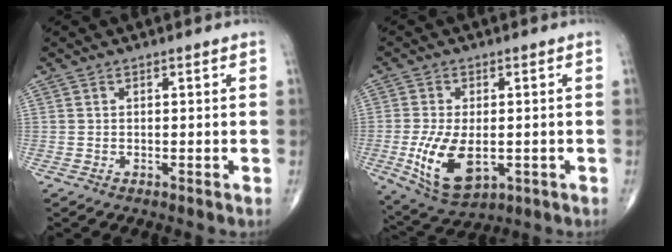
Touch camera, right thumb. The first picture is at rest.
{"total": 11.7, "force": [-2.4, 6.3, 9.6], "torque": [-0.177, -0.012, -0.028]}